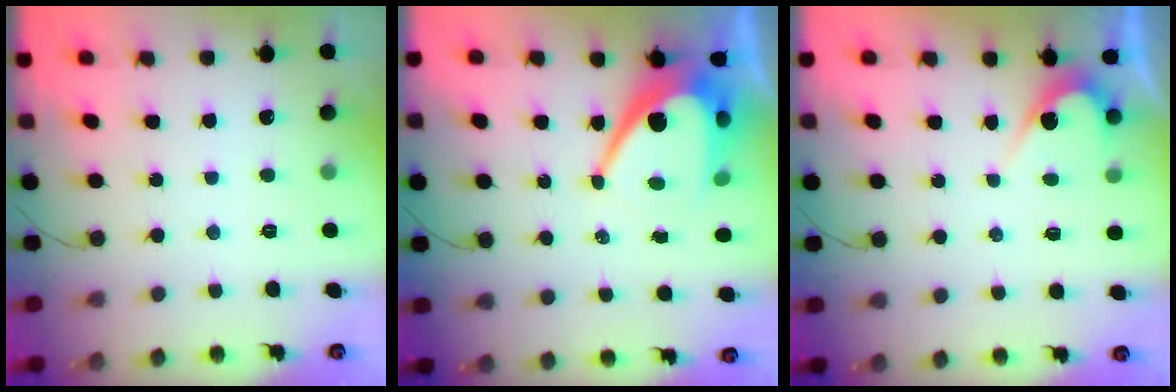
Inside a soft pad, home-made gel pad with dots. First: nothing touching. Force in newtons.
{"total": 12.9, "press": 12.8, "slide": 1.0}
{"total": 4.2, "press": 4.1, "slide": 0.3}